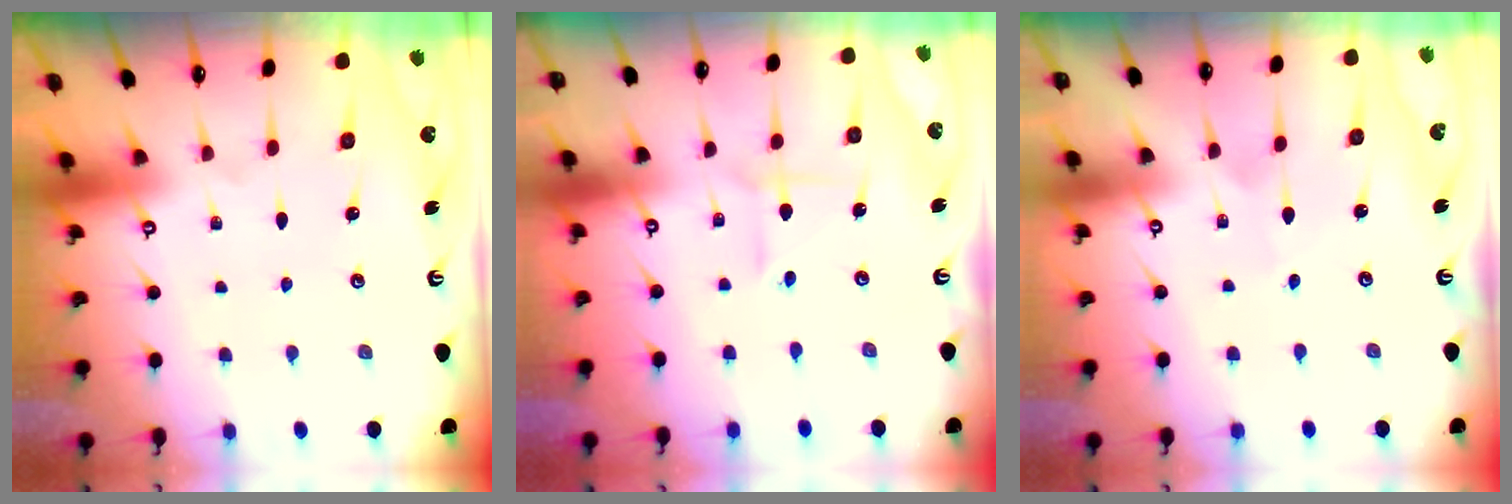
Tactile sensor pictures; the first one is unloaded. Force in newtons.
{"total": 2.1, "press": 2.1, "slide": 0.6}
{"total": 3.7, "press": 3.7, "slide": 0.3}